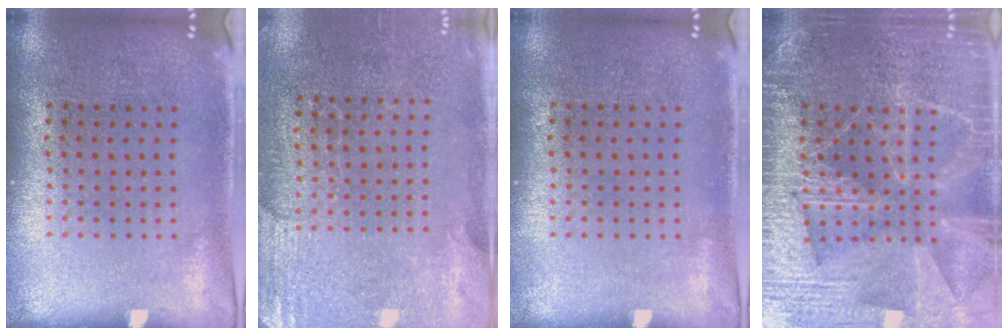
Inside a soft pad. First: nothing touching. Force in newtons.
{"total": 2.6, "press": 2.3, "slide": 1.2}
{"total": 0.0}
{"total": 6.6, "press": 6.5, "slide": 0.8}